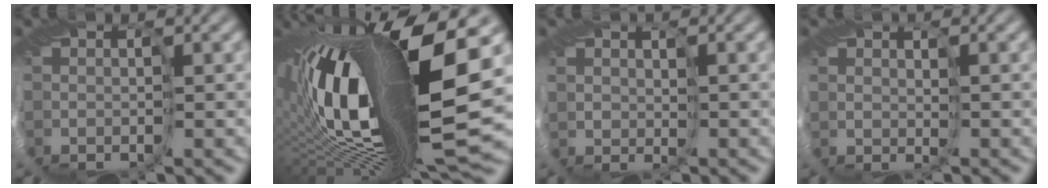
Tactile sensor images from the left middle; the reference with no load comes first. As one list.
[{"total": 17.5, "force": [0.0, 5.5, 16.6], "torque": [-0.314, -0.023, 0.003]}, {"total": 2.2, "force": [1.5, -0.2, -1.6], "torque": [0.020, 0.006, 0.032]}, {"total": 2.1, "force": [1.2, -0.9, -1.5], "torque": [0.019, 0.004, 0.024]}]